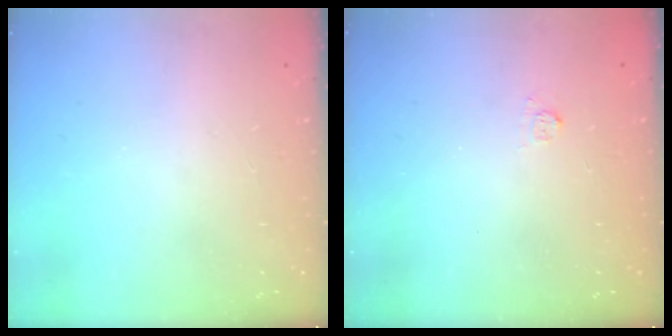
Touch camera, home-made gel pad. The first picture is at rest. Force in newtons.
{"total": 2.2, "press": 2.0, "slide": 0.9}